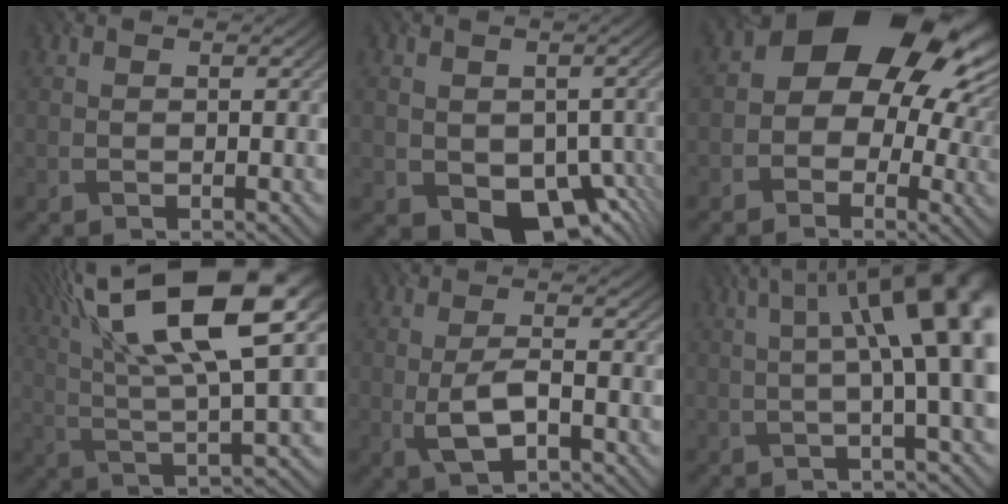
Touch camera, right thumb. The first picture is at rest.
{"total": 8.2, "force": [-2.5, 5.8, 5.2], "torque": [-0.084, -0.029, -0.031]}
{"total": 15.7, "force": [3.4, 10.9, 10.7], "torque": [-0.125, 0.004, 0.044]}
{"total": 19.5, "force": [9.0, 5.7, 16.3], "torque": [-0.321, 0.031, 0.159]}
{"total": 4.8, "force": [-1.4, 1.8, 4.2], "torque": [-0.092, 0.001, -0.030]}
{"total": 13.8, "force": [2.4, 3.9, 13.0], "torque": [-0.168, 0.030, 0.036]}